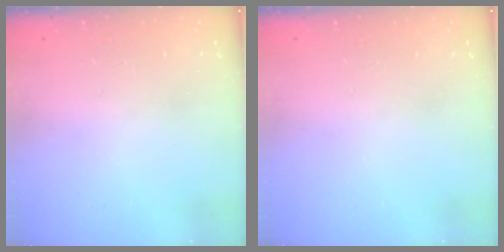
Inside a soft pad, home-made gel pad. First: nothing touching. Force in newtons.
{"total": 0.0}